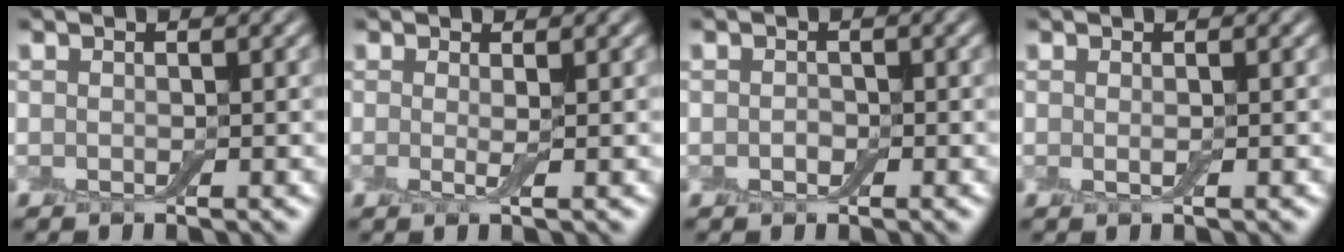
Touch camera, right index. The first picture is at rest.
{"total": 1.3, "force": [0.0, 0.1, 1.3], "torque": [-0.028, -0.008, -0.002]}
{"total": 0.7, "force": [-0.1, 0.6, 0.3], "torque": [-0.006, -0.003, -0.004]}
{"total": 0.8, "force": [0.0, 0.1, 0.8], "torque": [-0.015, -0.003, -0.001]}